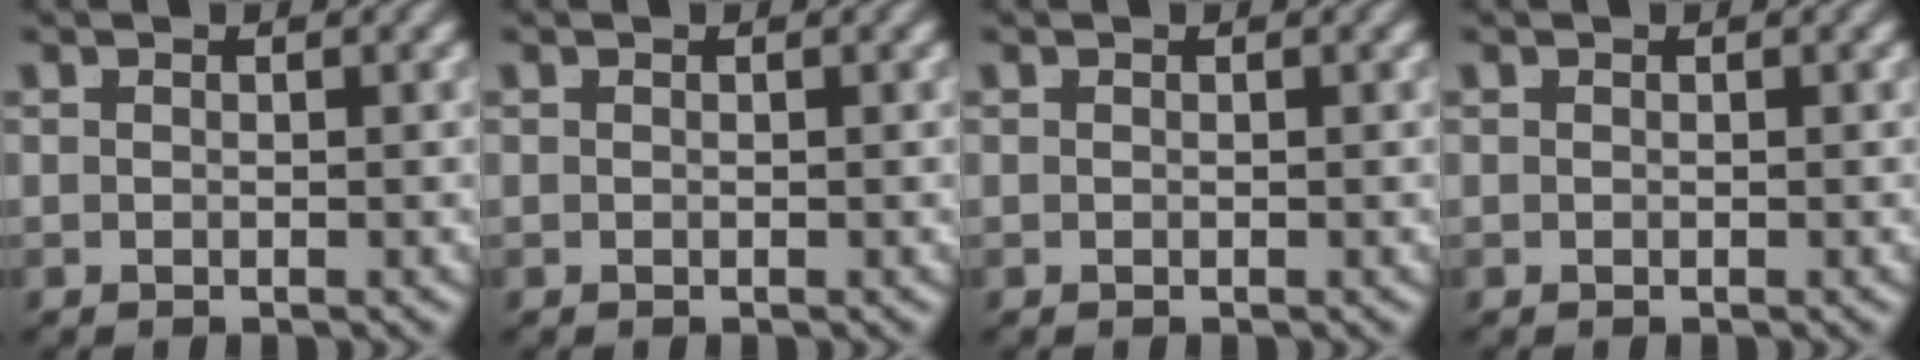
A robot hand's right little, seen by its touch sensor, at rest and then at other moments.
{"total": 0.0}
{"total": 0.0}
{"total": 0.0}